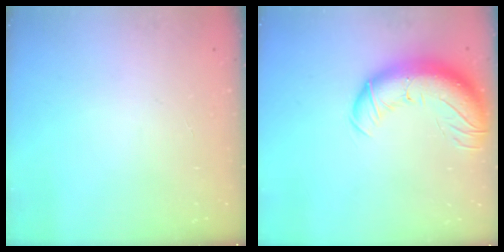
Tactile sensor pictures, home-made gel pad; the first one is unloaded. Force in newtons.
{"total": 15.5, "press": 15.0, "slide": 3.8}